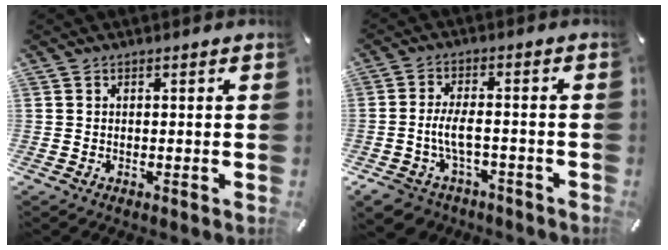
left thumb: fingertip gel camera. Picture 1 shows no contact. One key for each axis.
{"total": 7.1, "fx": -2.8, "fy": 4.1, "fz": 5.1, "tx": -0.110, "ty": 0.008, "tz": -0.053}